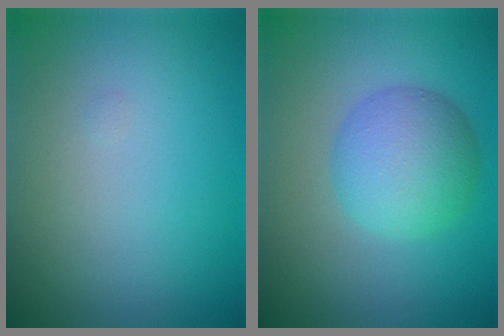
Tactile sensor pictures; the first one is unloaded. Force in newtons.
{"total": 5.1, "press": 5.1, "slide": 0.1}